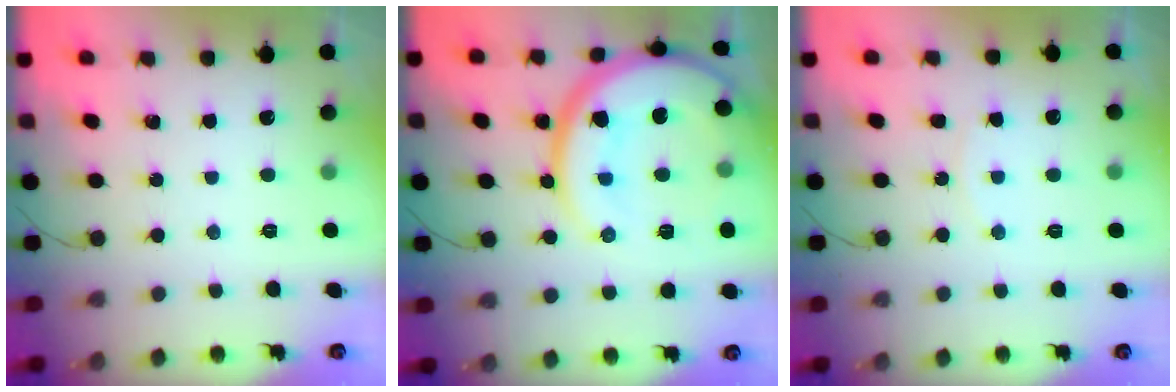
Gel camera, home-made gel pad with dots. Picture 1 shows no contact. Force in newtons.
{"total": 23.0, "press": 23.0, "slide": 1.6}
{"total": 6.7, "press": 6.7, "slide": 0.5}